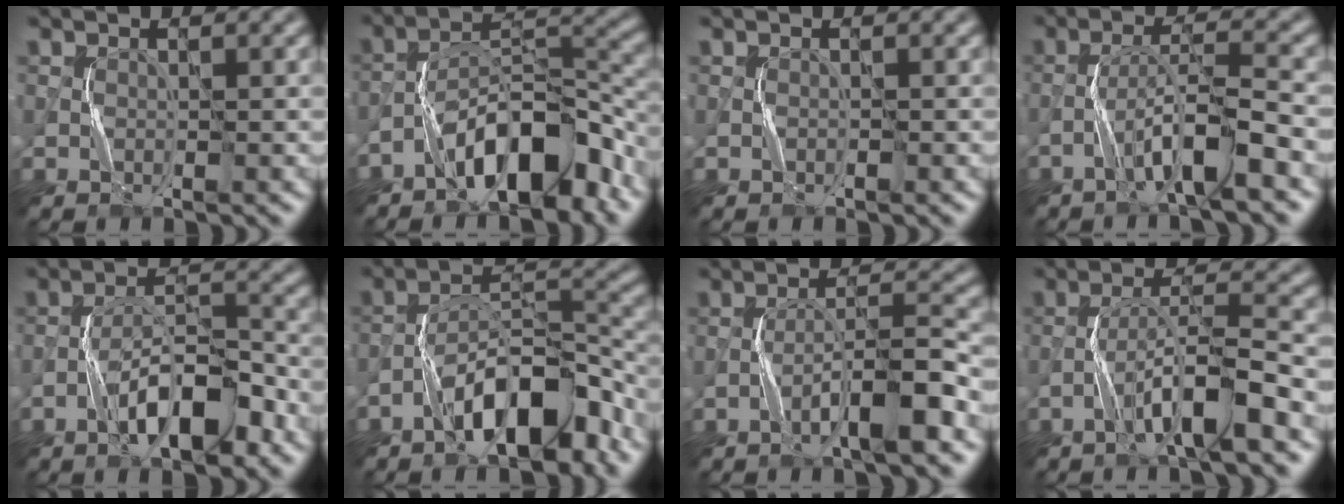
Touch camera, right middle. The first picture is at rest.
{"total": 8.7, "force": [-5.5, 3.2, 6.0], "torque": [-0.087, 0.021, -0.099]}
{"total": 0.0}
{"total": 4.7, "force": [-2.8, 0.3, 3.8], "torque": [-0.069, 0.018, -0.056]}
{"total": 6.4, "force": [-3.5, 2.0, 5.0], "torque": [-0.079, 0.017, -0.060]}
{"total": 8.6, "force": [-5.2, 2.9, 6.1], "torque": [-0.095, 0.020, -0.092]}
{"total": 5.1, "force": [-2.7, 0.6, 4.3], "torque": [-0.068, 0.020, -0.050]}
{"total": 5.3, "force": [-3.0, 0.4, 4.3], "torque": [-0.076, 0.018, -0.057]}